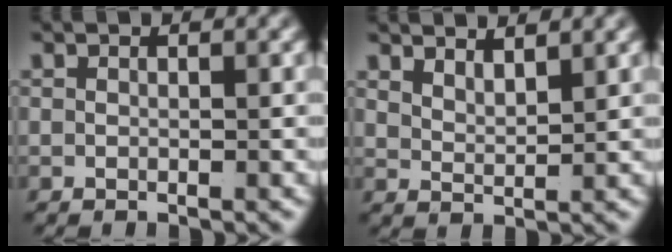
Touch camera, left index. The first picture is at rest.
{"total": 2.4, "force": [2.2, 0.3, 0.9], "torque": [-0.020, -0.014, 0.047]}